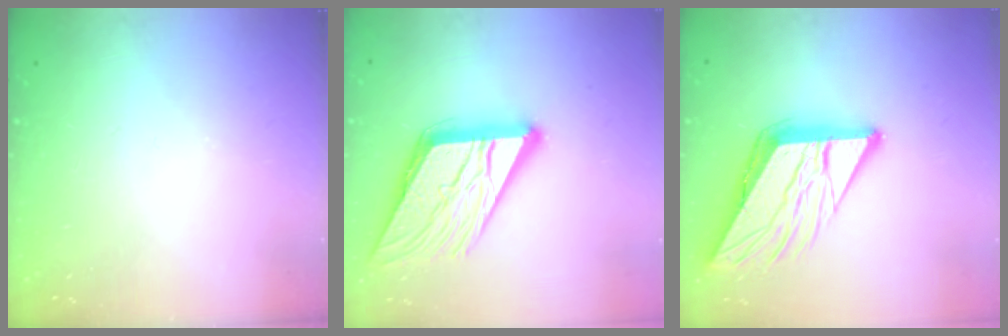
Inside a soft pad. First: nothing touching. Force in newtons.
{"total": 17.4, "press": 17.3, "slide": 1.3}
{"total": 15.9, "press": 15.9, "slide": 1.6}